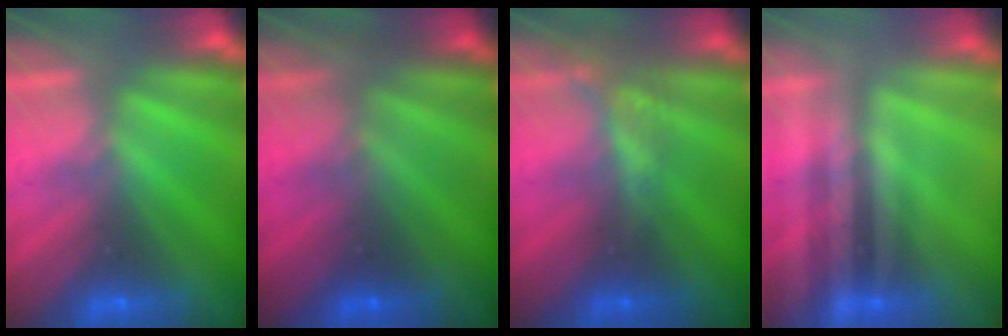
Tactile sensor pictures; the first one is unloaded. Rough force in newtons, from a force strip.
{"total": 1.7}
{"total": 2.1}
{"total": 2.2}